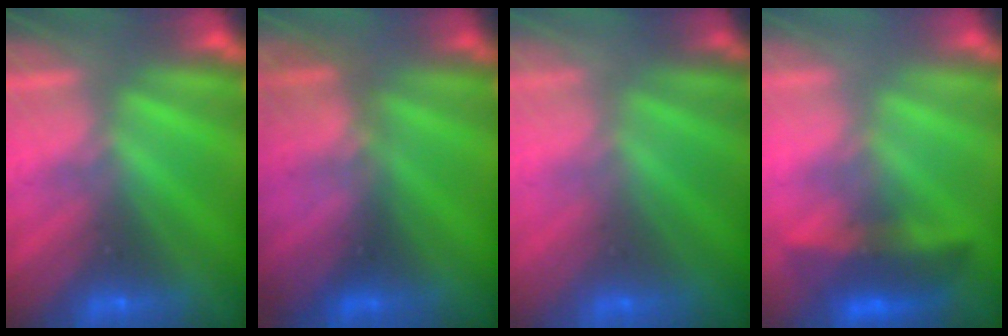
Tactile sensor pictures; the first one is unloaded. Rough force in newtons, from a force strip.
{"total": 2.7}
{"total": 2.9}
{"total": 3.4}